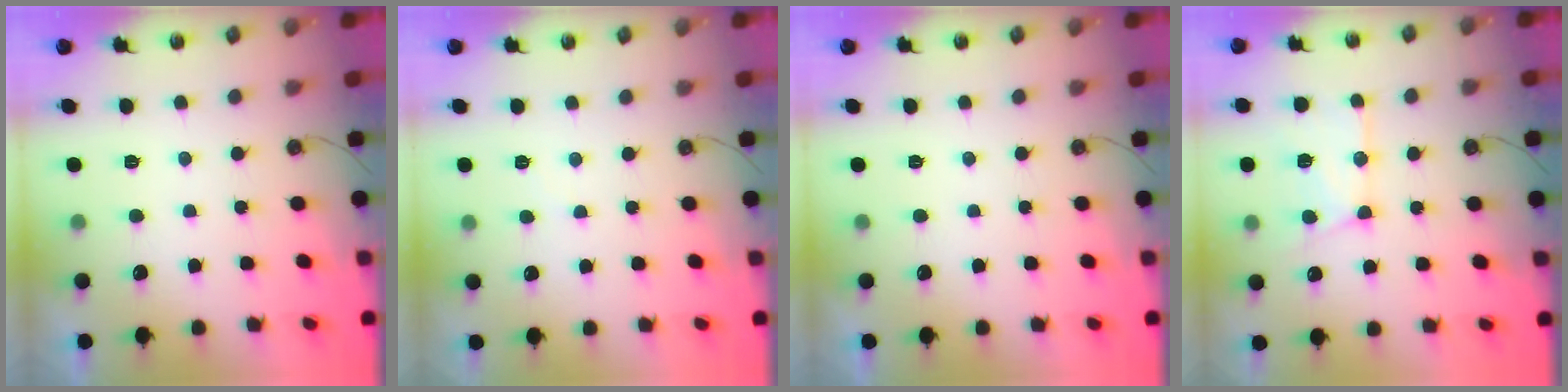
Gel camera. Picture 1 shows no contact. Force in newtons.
{"total": 2.8, "press": 2.8, "slide": 0.5}
{"total": 0.0}
{"total": 13.5, "press": 13.4, "slide": 1.6}